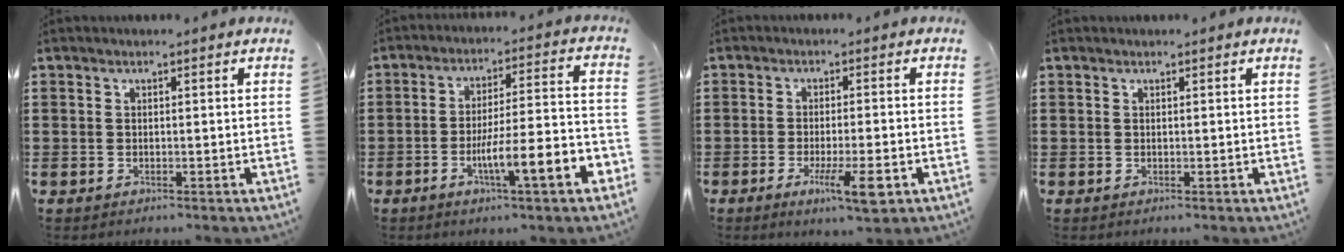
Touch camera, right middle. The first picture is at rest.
{"total": 8.9, "force": [-4.3, 0.8, 7.7], "torque": [-0.118, -0.010, -0.077]}
{"total": 6.4, "force": [-2.8, 1.3, 5.6], "torque": [-0.099, -0.012, -0.044]}
{"total": 0.0}